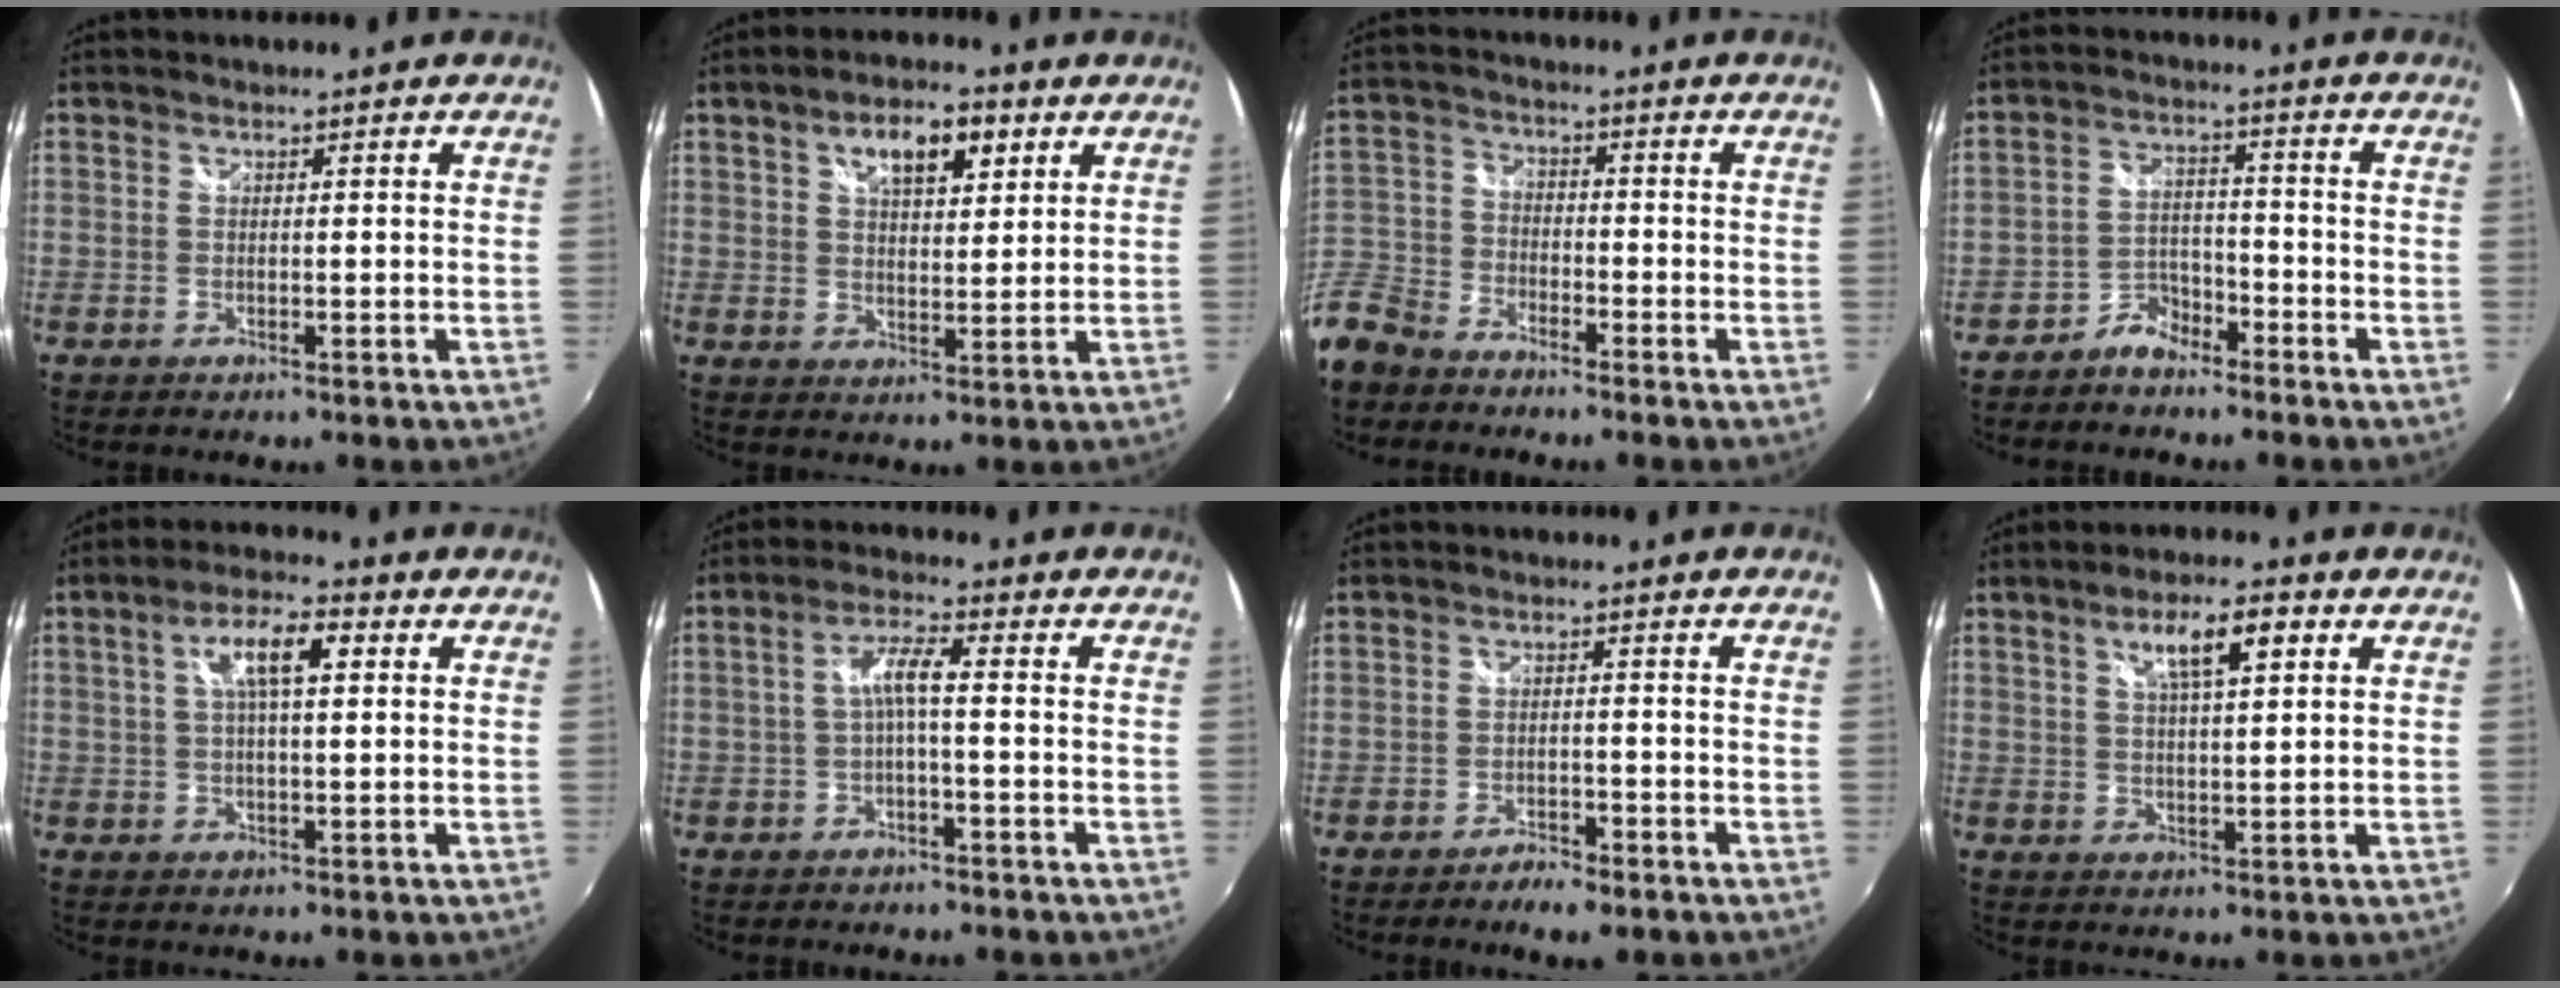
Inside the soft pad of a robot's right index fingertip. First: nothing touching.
{"total": 8.1, "force": [4.0, 3.5, 6.1], "torque": [-0.098, 0.018, 0.067]}
{"total": 12.4, "force": [-8.3, 7.8, 4.8], "torque": [-0.137, 0.006, -0.176]}
{"total": 5.1, "force": [-4.3, 2.5, 1.2], "torque": [-0.028, 0.013, -0.079]}
{"total": 7.5, "force": [2.1, 2.3, 6.8], "torque": [-0.120, 0.015, 0.035]}
{"total": 4.2, "force": [-1.0, 0.4, 4.0], "torque": [-0.083, 0.009, -0.018]}
{"total": 4.7, "force": [-3.8, 1.4, 2.4], "torque": [-0.060, -0.006, -0.062]}
{"total": 7.2, "force": [3.2, 1.8, 6.2], "torque": [-0.102, 0.009, 0.054]}